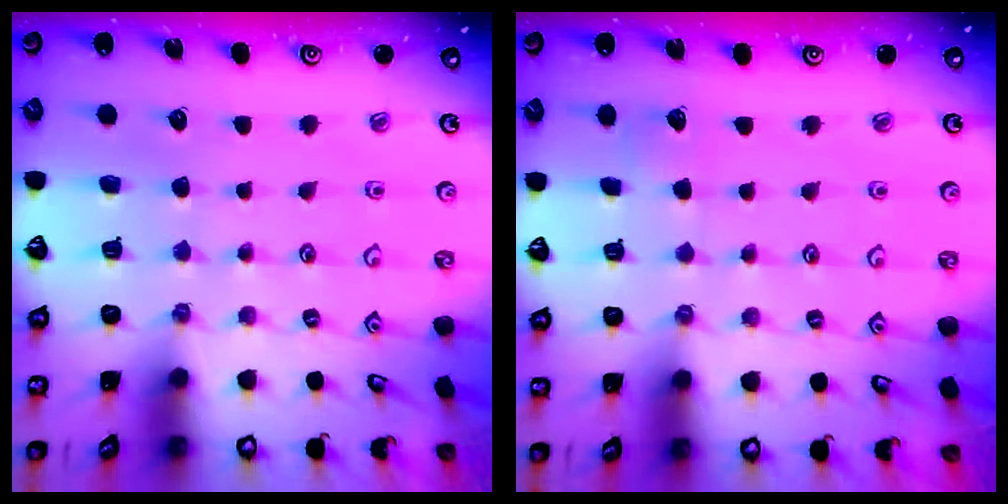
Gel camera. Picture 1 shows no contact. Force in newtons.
{"total": 2.9, "press": 2.9, "slide": 0.4}